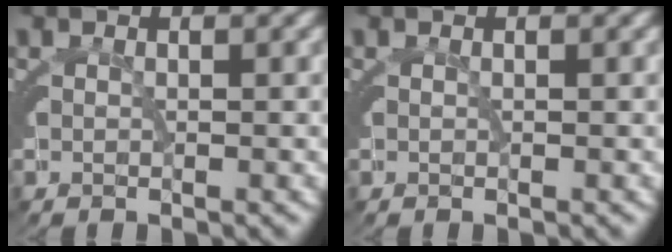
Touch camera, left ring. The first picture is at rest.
{"total": 0.0}